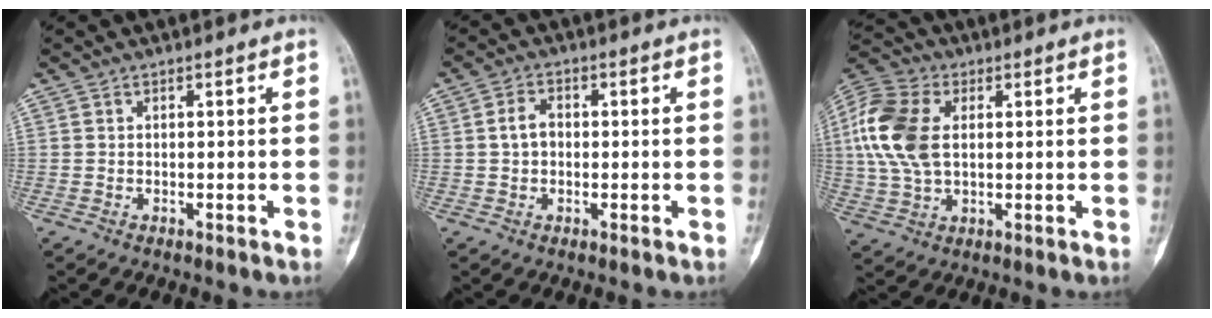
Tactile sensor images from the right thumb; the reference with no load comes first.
{"total": 3.0, "force": [0.1, 2.1, 2.0], "torque": [-0.037, 0.011, -0.006]}
{"total": 14.0, "force": [2.6, 8.6, 10.7], "torque": [-0.238, 0.012, 0.043]}